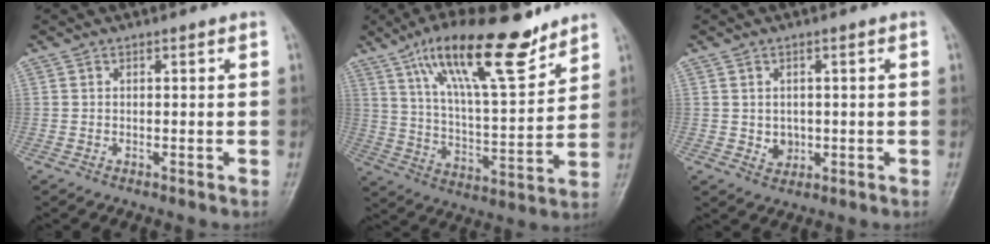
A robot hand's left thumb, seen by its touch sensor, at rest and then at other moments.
{"total": 20.3, "force": [13.2, 5.7, 14.3], "torque": [-0.215, -0.055, 0.230]}
{"total": 3.0, "force": [-0.2, 2.5, 1.5], "torque": [-0.010, 0.000, 0.007]}